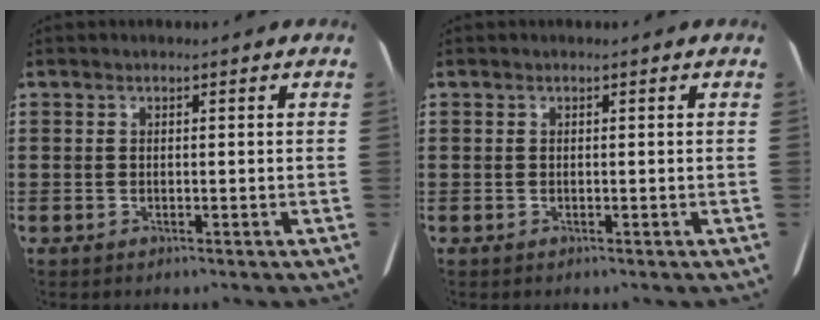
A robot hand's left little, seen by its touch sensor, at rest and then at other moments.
{"total": 0.0}